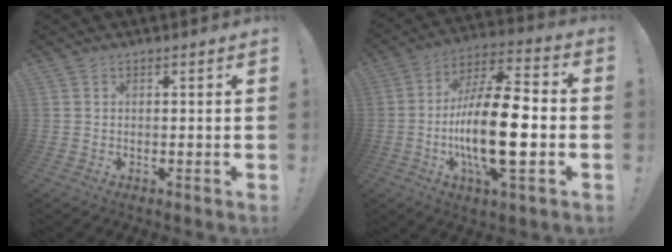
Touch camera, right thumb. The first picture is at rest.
{"total": 21.4, "force": [-3.6, 6.8, 20.0], "torque": [-0.379, 0.004, -0.064]}